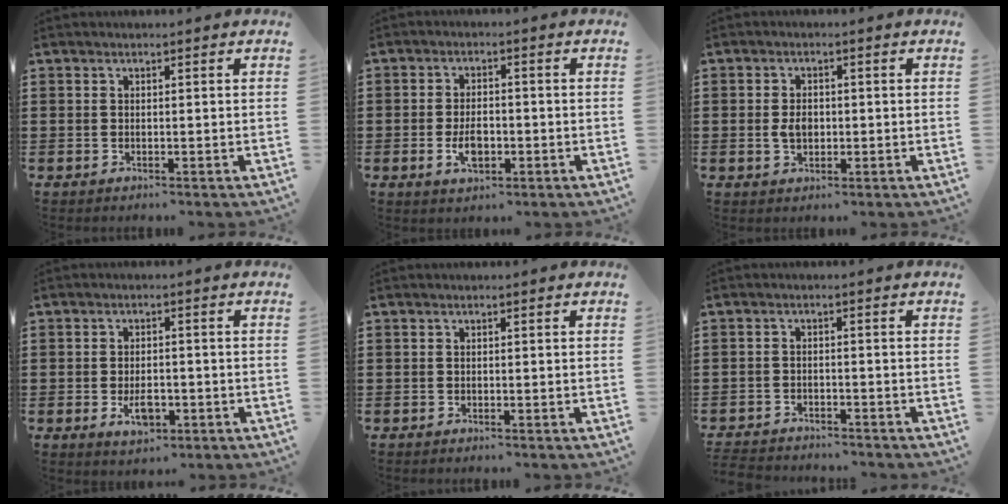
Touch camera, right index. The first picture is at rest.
{"total": 4.4, "force": [-1.2, 2.3, 3.6], "torque": [-0.077, 0.000, -0.024]}
{"total": 2.9, "force": [-0.1, 1.7, 2.3], "torque": [-0.047, 0.001, -0.001]}
{"total": 4.3, "force": [-1.5, 2.1, 3.5], "torque": [-0.057, -0.002, -0.029]}
{"total": 0.0}
{"total": 2.3, "force": [-2.2, 0.2, -0.2], "torque": [-0.004, -0.001, -0.050]}